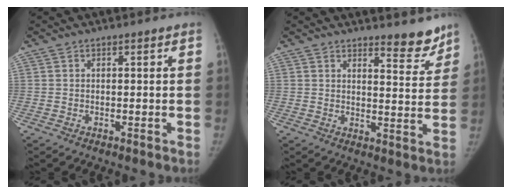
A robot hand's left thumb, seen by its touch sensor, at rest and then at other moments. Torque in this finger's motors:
{"motor_torque": [0.42, -0.23, 0.87, -0.57, 0.00]}